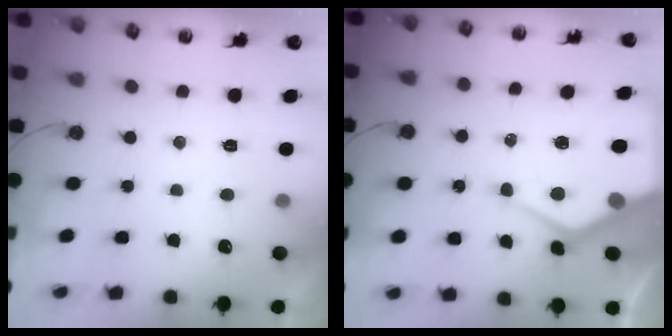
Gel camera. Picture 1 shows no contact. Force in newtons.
{"total": 15.3, "press": 15.3, "slide": 1.5}